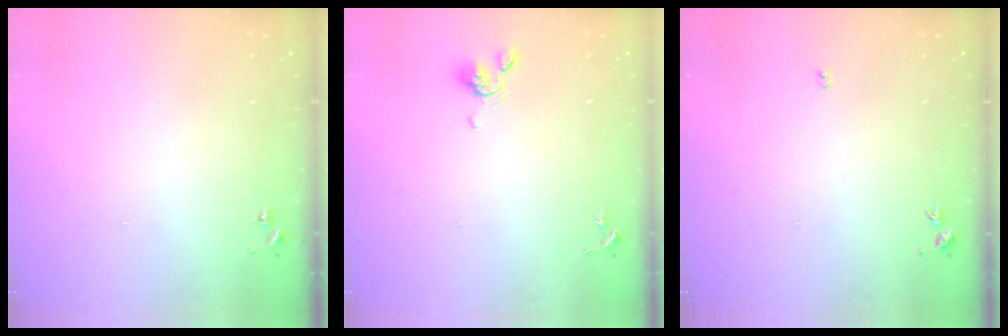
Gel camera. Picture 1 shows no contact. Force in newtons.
{"total": 6.0, "press": 5.9, "slide": 1.2}
{"total": 2.7, "press": 2.7, "slide": 0.5}